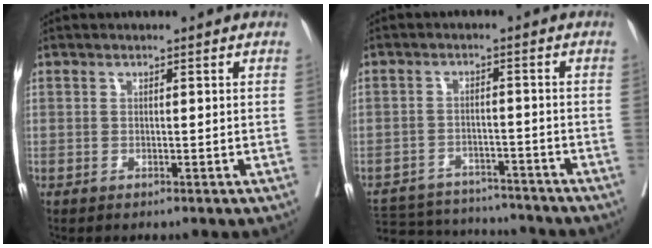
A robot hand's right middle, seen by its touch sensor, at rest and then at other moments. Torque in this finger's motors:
{"motor_torque": [-0.17, -0.59, -0.49, -0.21]}